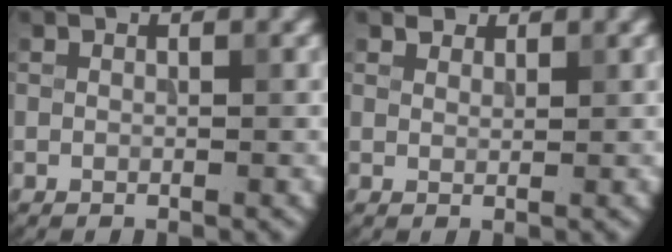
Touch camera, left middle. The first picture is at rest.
{"total": 1.5, "force": [1.3, 0.7, 0.2], "torque": [-0.007, -0.007, 0.025]}